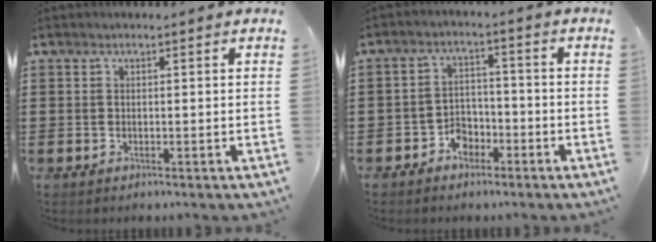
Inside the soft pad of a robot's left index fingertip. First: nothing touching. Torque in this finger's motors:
{"motor_torque": [0.16, 0.15, 0.06, 0.03]}